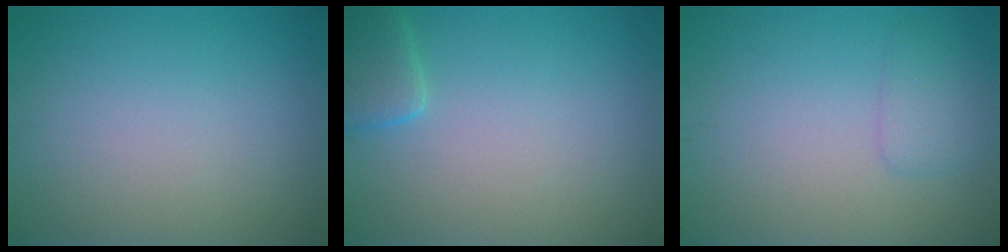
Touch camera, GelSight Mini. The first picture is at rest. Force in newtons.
{"total": 2.4, "press": 2.4, "slide": 0.2}
{"total": 1.7, "press": 1.7, "slide": 0.1}